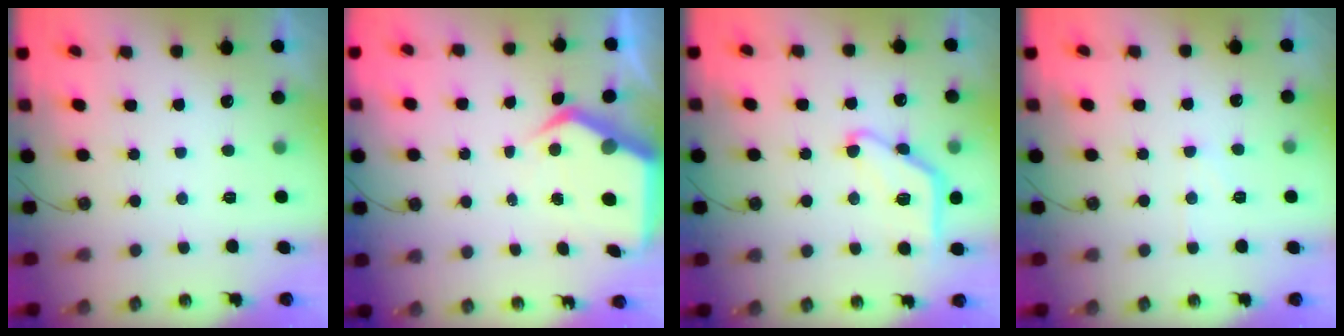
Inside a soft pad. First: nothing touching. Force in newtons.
{"total": 7.5, "press": 7.4, "slide": 0.9}
{"total": 12.2, "press": 12.2, "slide": 0.6}
{"total": 6.0, "press": 5.9, "slide": 0.7}